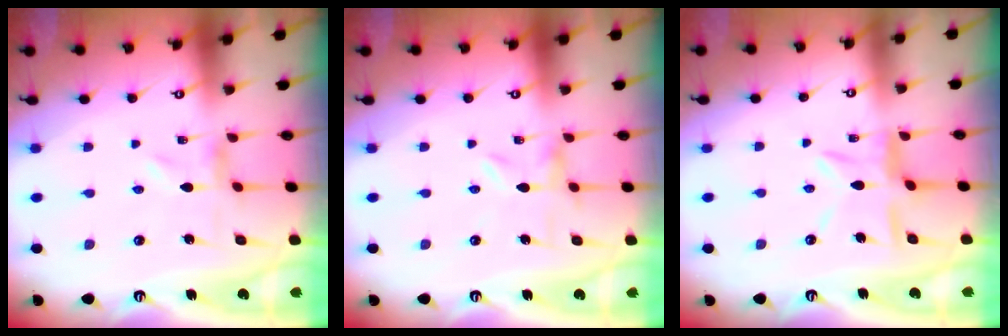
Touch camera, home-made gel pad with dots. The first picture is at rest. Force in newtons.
{"total": 0.0}
{"total": 9.4, "press": 9.4, "slide": 0.7}